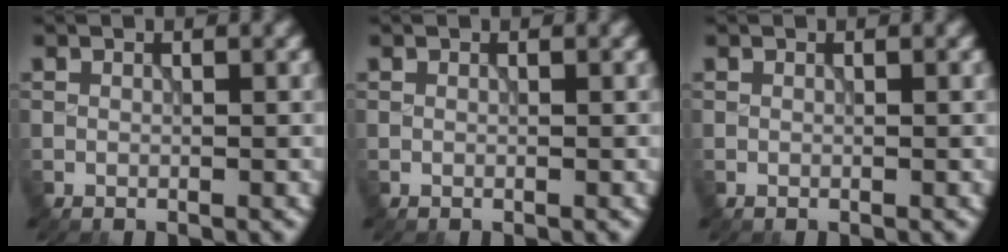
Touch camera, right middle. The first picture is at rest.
{"total": 0.0}
{"total": 0.0}